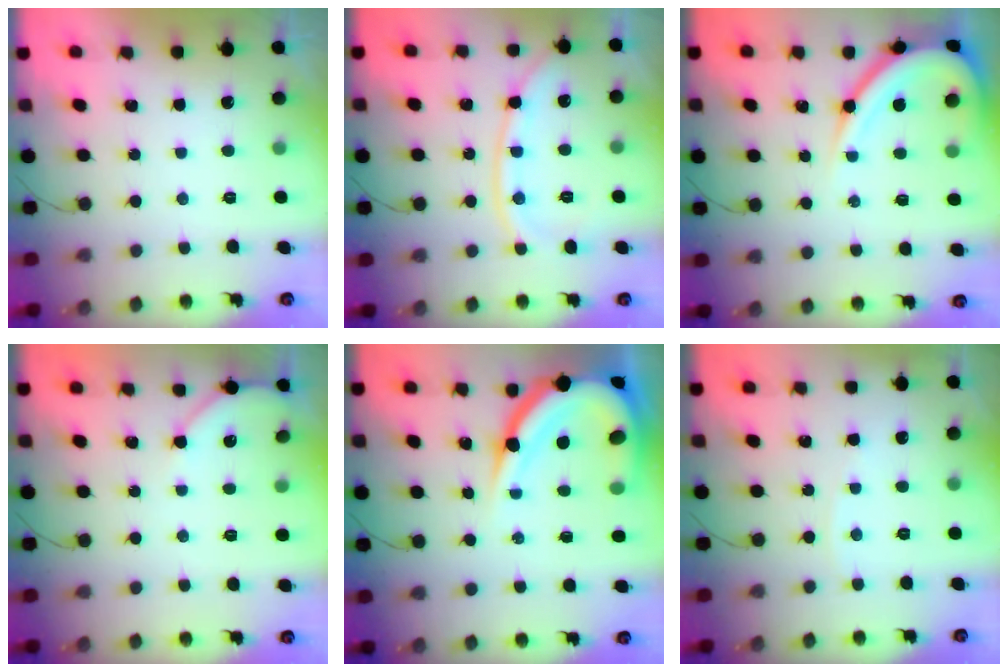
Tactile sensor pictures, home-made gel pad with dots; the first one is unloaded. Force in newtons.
{"total": 10.8, "press": 10.7, "slide": 1.6}
{"total": 13.4, "press": 13.3, "slide": 1.6}
{"total": 5.4, "press": 5.3, "slide": 0.7}
{"total": 17.9, "press": 17.8, "slide": 2.0}
{"total": 1.6, "press": 1.6, "slide": 0.2}